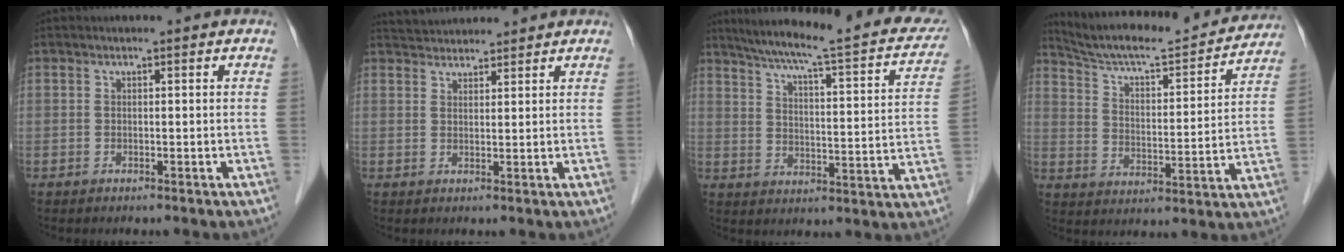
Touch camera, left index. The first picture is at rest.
{"total": 5.6, "force": [5.4, 1.0, 0.9], "torque": [-0.017, 0.037, 0.087]}
{"total": 25.4, "force": [21.2, 3.4, 13.5], "torque": [-0.205, -0.007, 0.270]}
{"total": 19.9, "force": [18.6, 2.5, 6.6], "torque": [-0.109, -0.006, 0.266]}